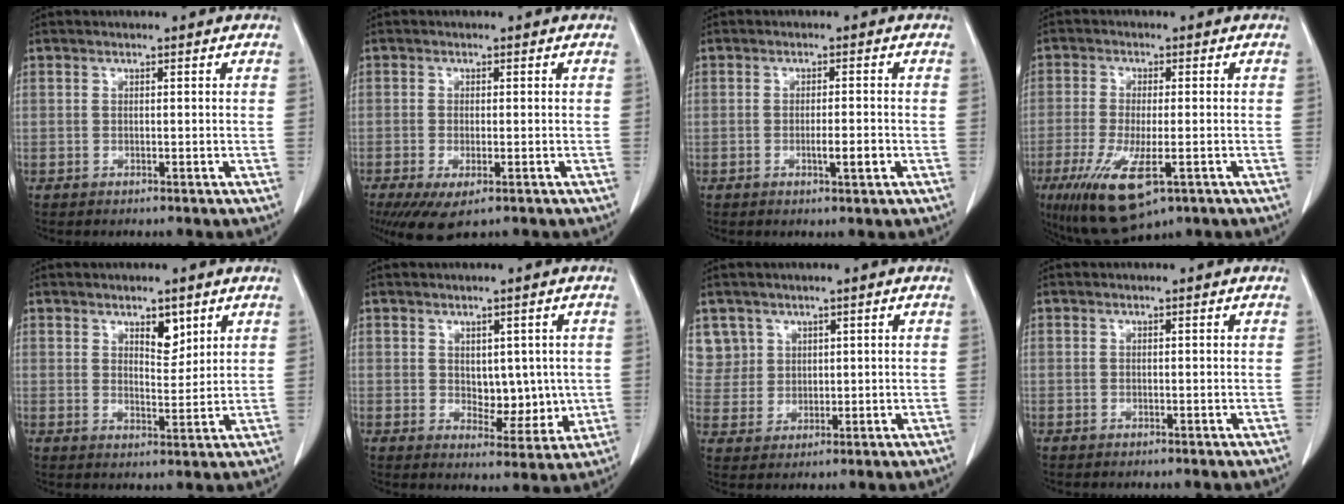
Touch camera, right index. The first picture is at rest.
{"total": 5.6, "force": [-3.3, 1.9, 4.1], "torque": [-0.068, -0.015, -0.050]}
{"total": 2.8, "force": [-0.9, 0.2, 2.7], "torque": [-0.045, -0.003, -0.013]}
{"total": 11.4, "force": [-5.3, 3.2, 9.5], "torque": [-0.180, -0.031, -0.082]}
{"total": 3.8, "force": [2.4, 1.4, 2.6], "torque": [-0.040, -0.006, 0.041]}
{"total": 5.9, "force": [0.5, 3.5, 4.8], "torque": [-0.056, -0.005, 0.021]}
{"total": 5.4, "force": [3.1, 4.4, -0.5], "torque": [0.021, 0.004, 0.066]}
{"total": 0.0}